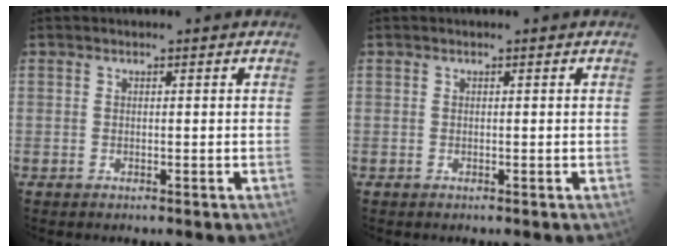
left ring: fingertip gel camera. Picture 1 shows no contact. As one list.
[{"total": 0.0}]